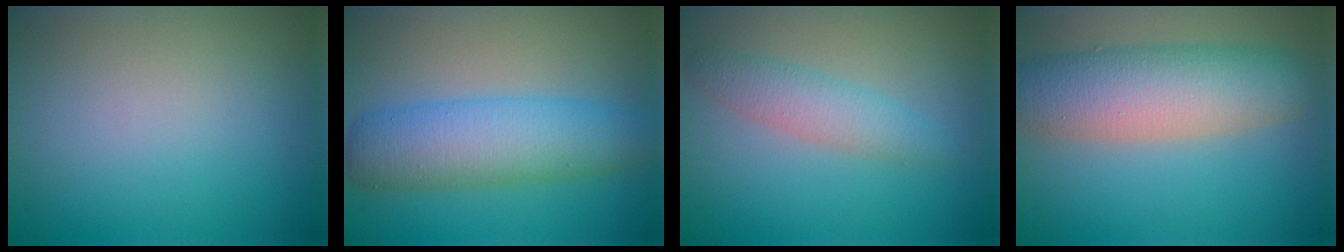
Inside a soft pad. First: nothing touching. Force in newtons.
{"total": 6.1, "press": 6.1, "slide": 0.1}
{"total": 2.6, "press": 2.6, "slide": 0.1}
{"total": 7.1, "press": 7.1, "slide": 0.1}